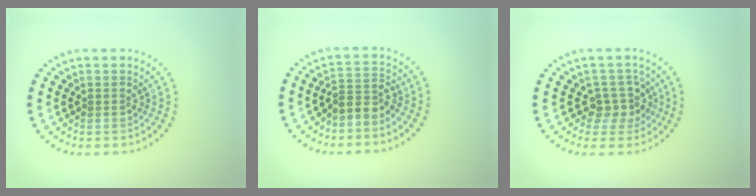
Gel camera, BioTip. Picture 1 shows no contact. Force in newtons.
{"total": 2.4, "press": 1.8, "slide": 1.6}
{"total": 2.6, "press": 2.1, "slide": 1.6}